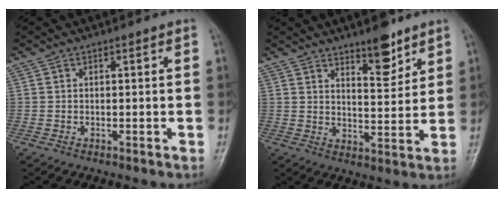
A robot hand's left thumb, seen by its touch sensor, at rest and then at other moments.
{"total": 7.7, "force": [5.5, 2.7, 4.8], "torque": [-0.050, -0.042, 0.084]}